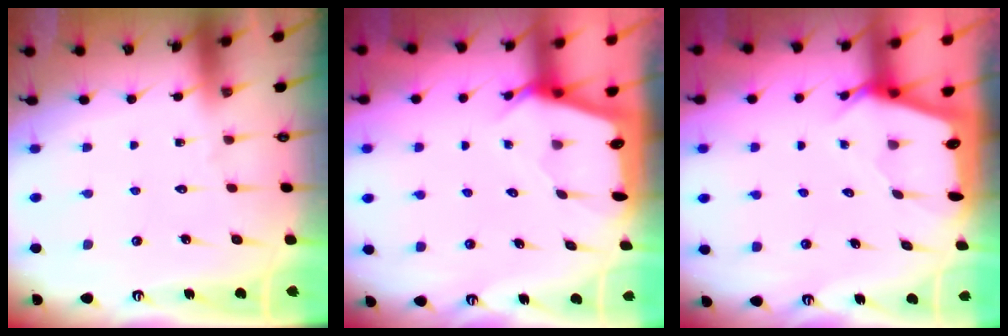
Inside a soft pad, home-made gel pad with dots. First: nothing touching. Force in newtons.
{"total": 2.5, "press": 2.5, "slide": 0.2}
{"total": 2.5, "press": 2.5, "slide": 0.2}